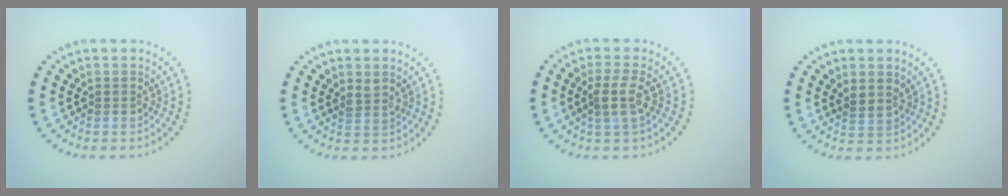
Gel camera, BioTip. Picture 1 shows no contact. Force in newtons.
{"total": 1.2, "press": 1.0, "slide": 0.7}
{"total": 2.4, "press": 2.1, "slide": 1.2}
{"total": 1.5, "press": 1.1, "slide": 1.0}